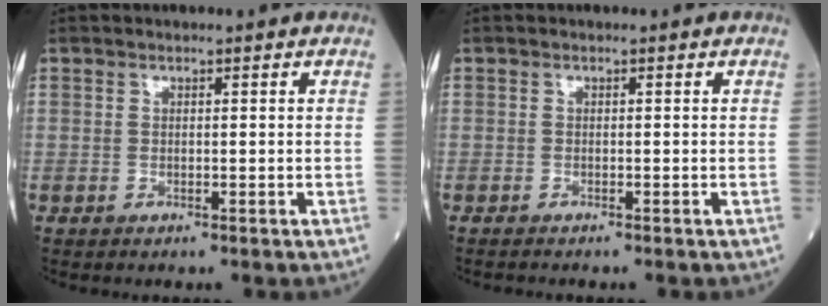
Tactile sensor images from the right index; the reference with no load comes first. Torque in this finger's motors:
{"motor_torque": [-0.21, -0.04, 0.04, 0.00]}